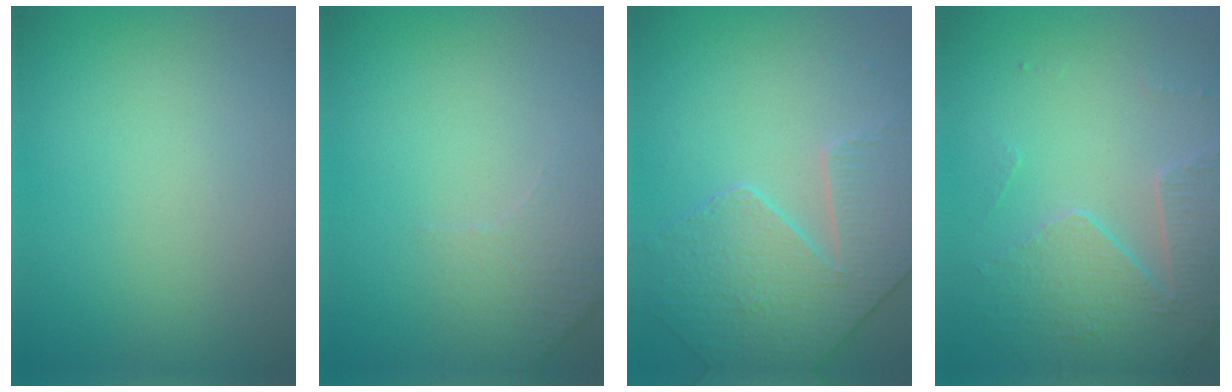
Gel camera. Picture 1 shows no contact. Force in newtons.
{"total": 2.3, "press": 2.3, "slide": 0.6}
{"total": 4.2, "press": 4.1, "slide": 0.8}
{"total": 3.7, "press": 3.6, "slide": 0.8}